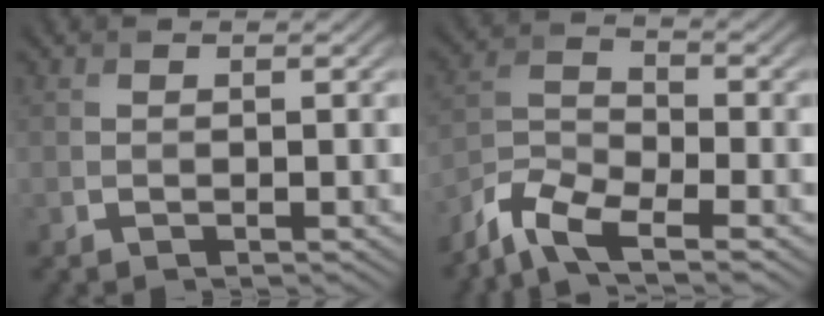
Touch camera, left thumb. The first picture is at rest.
{"total": 7.4, "force": [-5.5, 2.1, 4.4], "torque": [-0.097, -0.008, -0.124]}